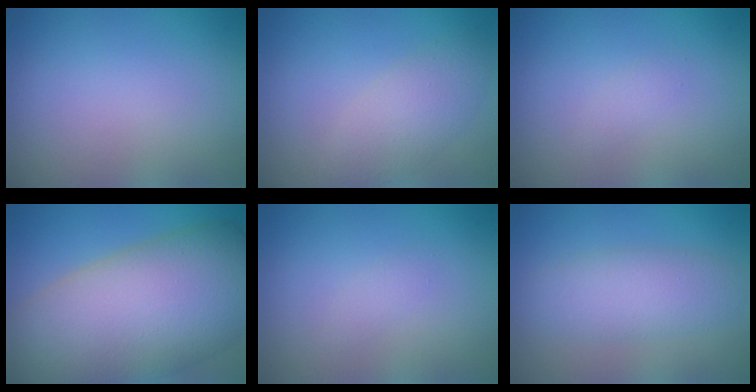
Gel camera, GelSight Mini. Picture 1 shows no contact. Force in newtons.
{"total": 3.6, "press": 3.6, "slide": 0.2}
{"total": 0.7, "press": 0.7, "slide": 0.0}
{"total": 17.3, "press": 17.3, "slide": 1.2}
{"total": 0.7, "press": 0.7, "slide": 0.0}
{"total": 3.8, "press": 3.8, "slide": 0.1}